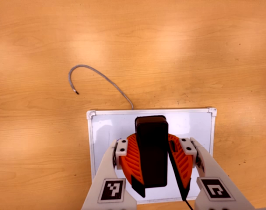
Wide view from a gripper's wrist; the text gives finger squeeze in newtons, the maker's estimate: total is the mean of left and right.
{"total": 10.2, "left": 10.2, "right": 10.2}